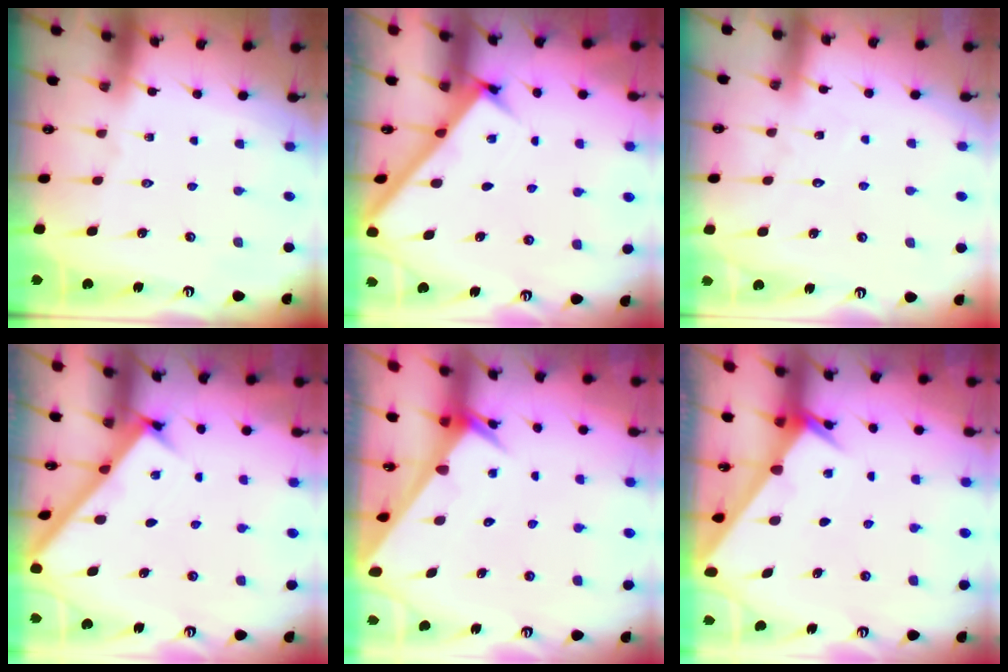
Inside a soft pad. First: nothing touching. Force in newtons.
{"total": 3.0, "press": 3.0, "slide": 0.2}
{"total": 3.8, "press": 3.8, "slide": 0.3}
{"total": 2.5, "press": 2.5, "slide": 0.3}
{"total": 2.8, "press": 2.8, "slide": 0.0}
{"total": 1.9, "press": 1.9, "slide": 0.2}